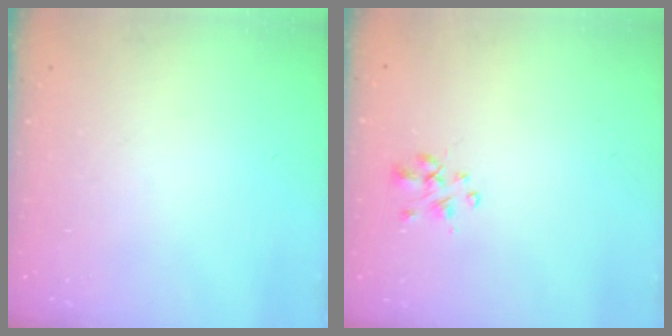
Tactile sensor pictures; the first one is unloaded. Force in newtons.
{"total": 2.5, "press": 2.4, "slide": 0.5}